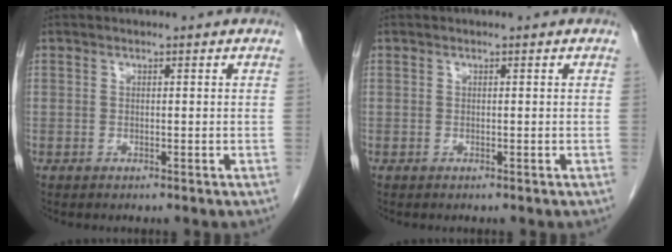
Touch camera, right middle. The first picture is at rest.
{"total": 0.0}